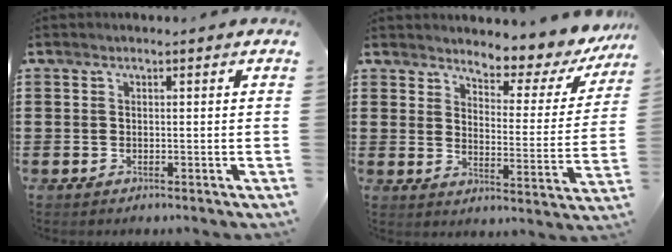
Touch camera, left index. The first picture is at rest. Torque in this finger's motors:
{"motor_torque": [0.31, -0.52, 0.37, 0.07]}